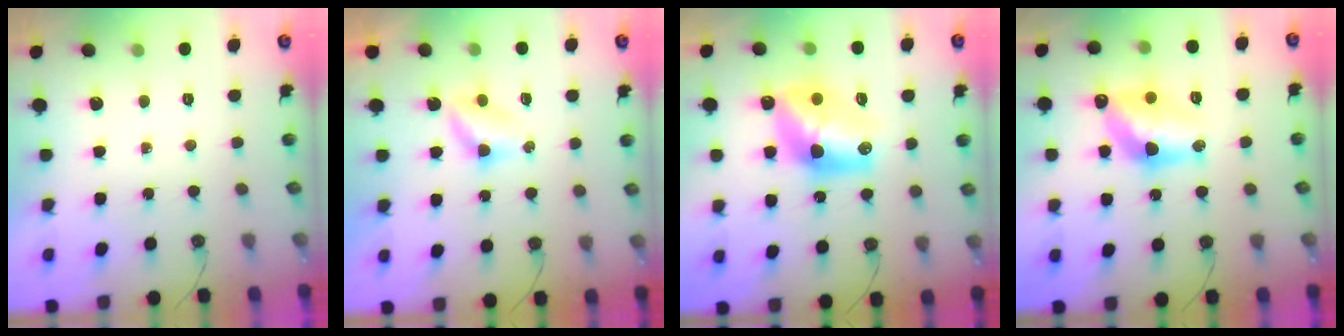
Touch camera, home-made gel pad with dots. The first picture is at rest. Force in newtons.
{"total": 3.6, "press": 3.6, "slide": 0.4}
{"total": 13.0, "press": 13.0, "slide": 0.9}
{"total": 12.5, "press": 12.5, "slide": 0.9}